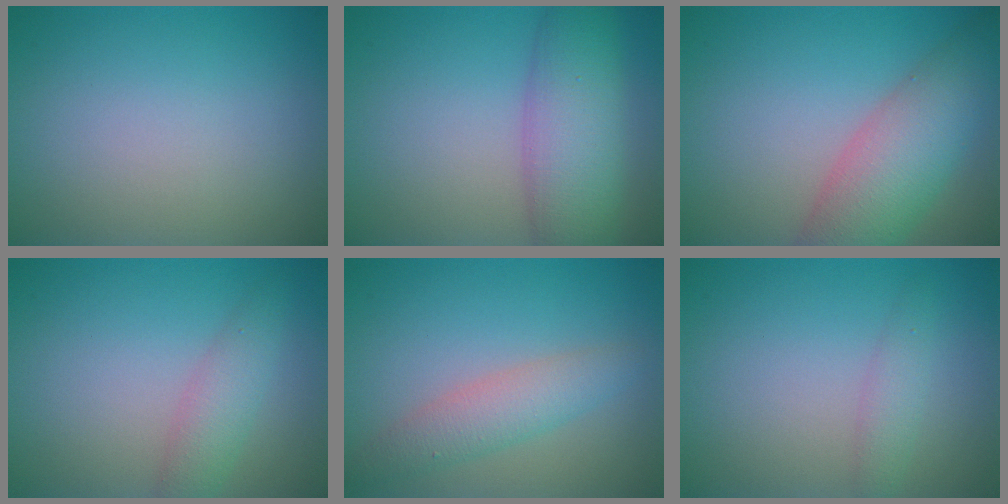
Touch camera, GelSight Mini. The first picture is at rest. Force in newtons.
{"total": 7.0, "press": 7.0, "slide": 0.2}
{"total": 7.0, "press": 7.0, "slide": 0.3}
{"total": 2.6, "press": 2.6, "slide": 0.0}
{"total": 3.2, "press": 3.2, "slide": 0.2}
{"total": 1.6, "press": 1.6, "slide": 0.1}